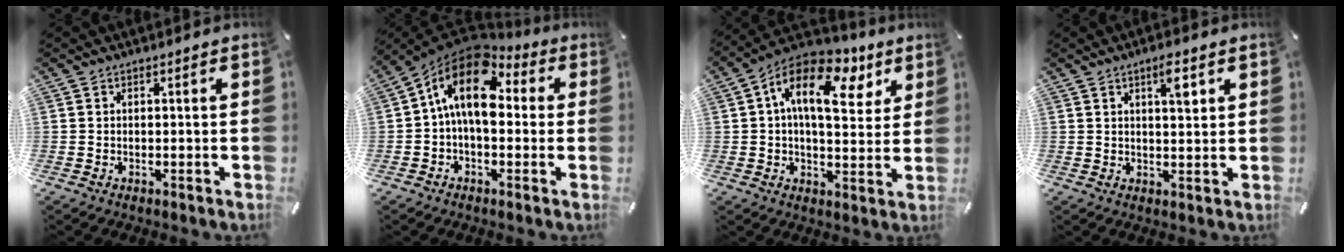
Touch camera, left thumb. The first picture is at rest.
{"total": 13.6, "force": [3.0, 8.1, 10.5], "torque": [-0.203, -0.007, 0.052]}
{"total": 15.8, "force": [6.5, 8.3, 11.8], "torque": [-0.199, -0.024, 0.109]}
{"total": 5.0, "force": [2.4, 1.5, 4.1], "torque": [-0.055, -0.008, 0.033]}